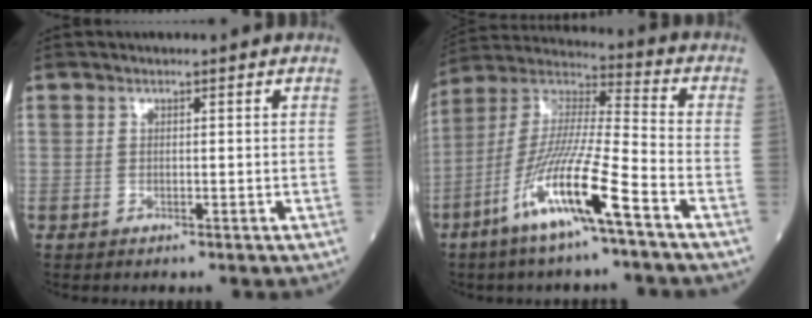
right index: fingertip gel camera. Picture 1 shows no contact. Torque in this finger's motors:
{"motor_torque": [1.59, -0.55, 1.05, 0.21]}